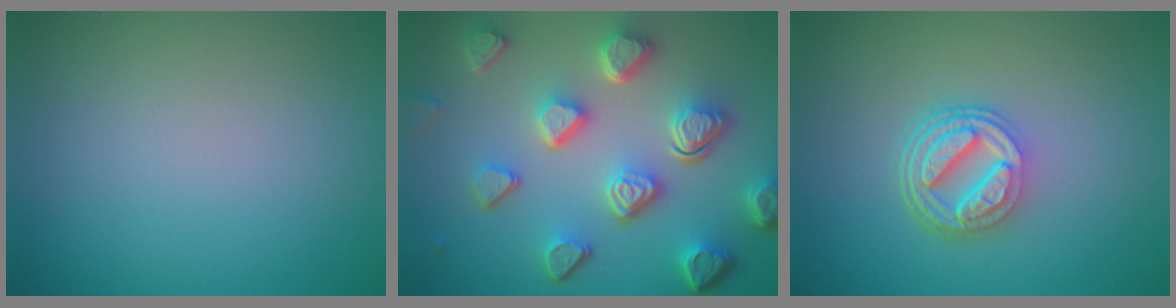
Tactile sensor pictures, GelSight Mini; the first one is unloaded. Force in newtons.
{"total": 7.3, "press": 5.6, "slide": 4.7}
{"total": 5.2, "press": 3.9, "slide": 3.5}